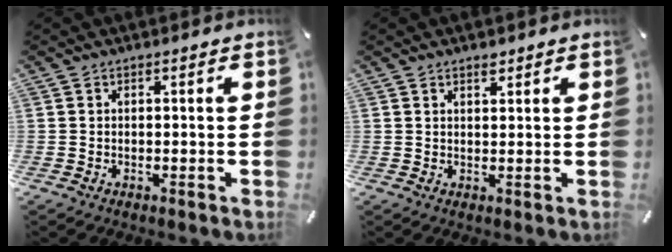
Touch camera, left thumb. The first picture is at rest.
{"total": 1.9, "force": [1.4, 1.0, 0.8], "torque": [-0.008, -0.004, 0.025]}